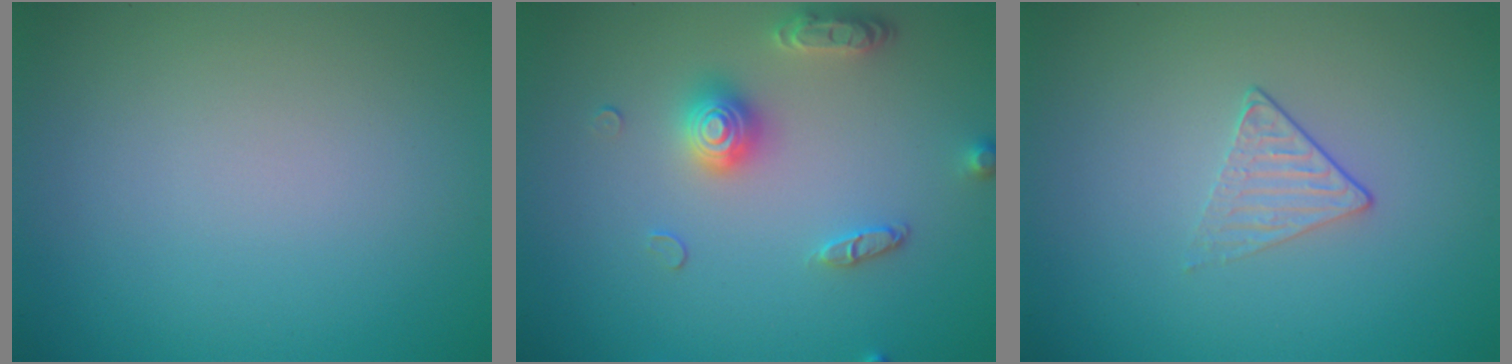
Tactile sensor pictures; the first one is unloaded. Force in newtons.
{"total": 3.2, "press": 3.0, "slide": 1.2}
{"total": 1.3, "press": 0.9, "slide": 0.9}